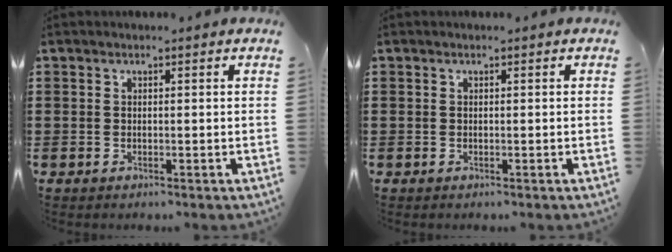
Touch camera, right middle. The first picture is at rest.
{"total": 0.0}